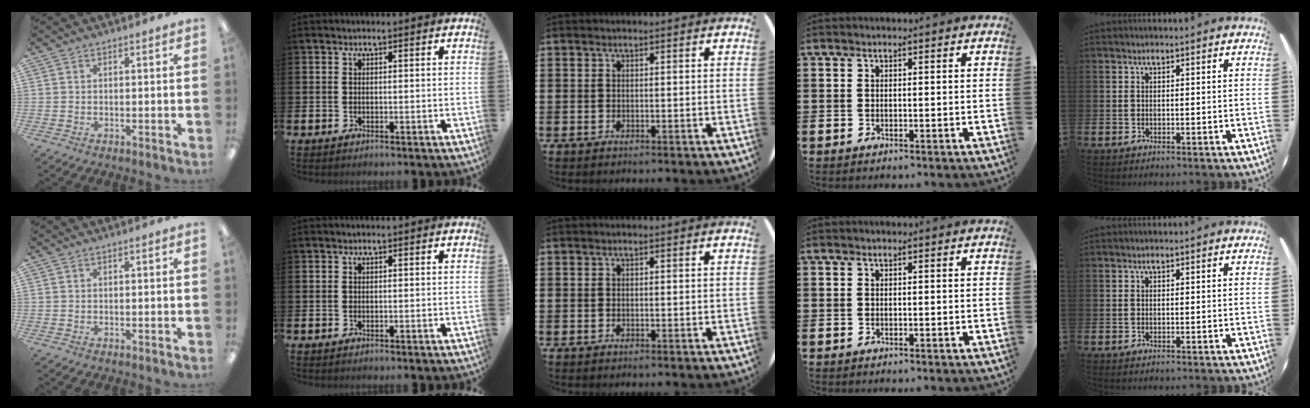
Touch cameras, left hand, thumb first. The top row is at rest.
{}